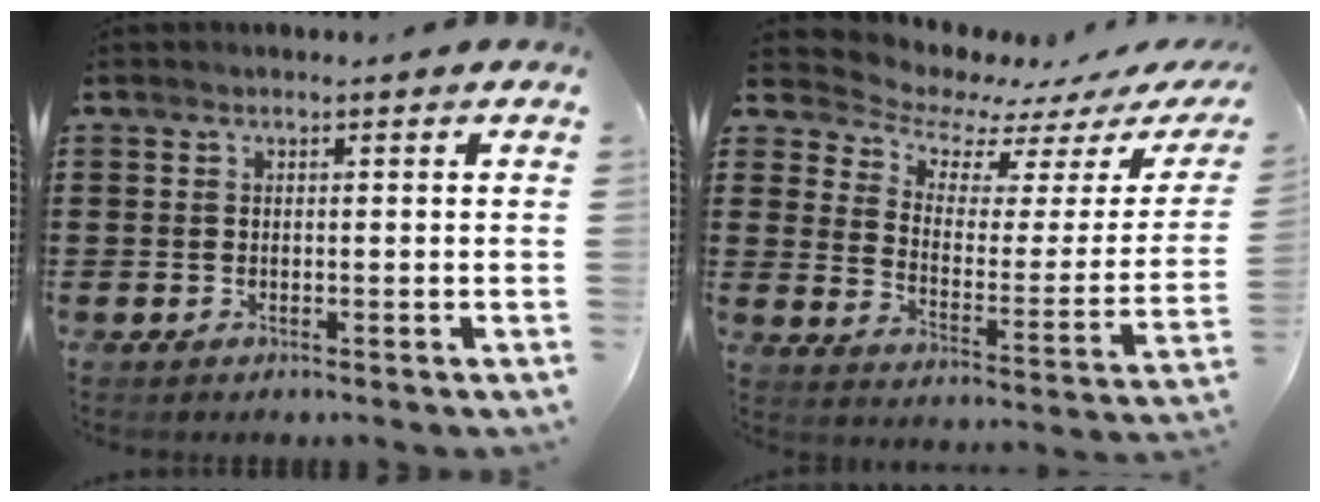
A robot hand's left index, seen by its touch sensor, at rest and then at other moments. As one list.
[{"total": 5.7, "force": [5.3, 2.0, 0.6], "torque": [-0.044, -0.050, 0.088]}]